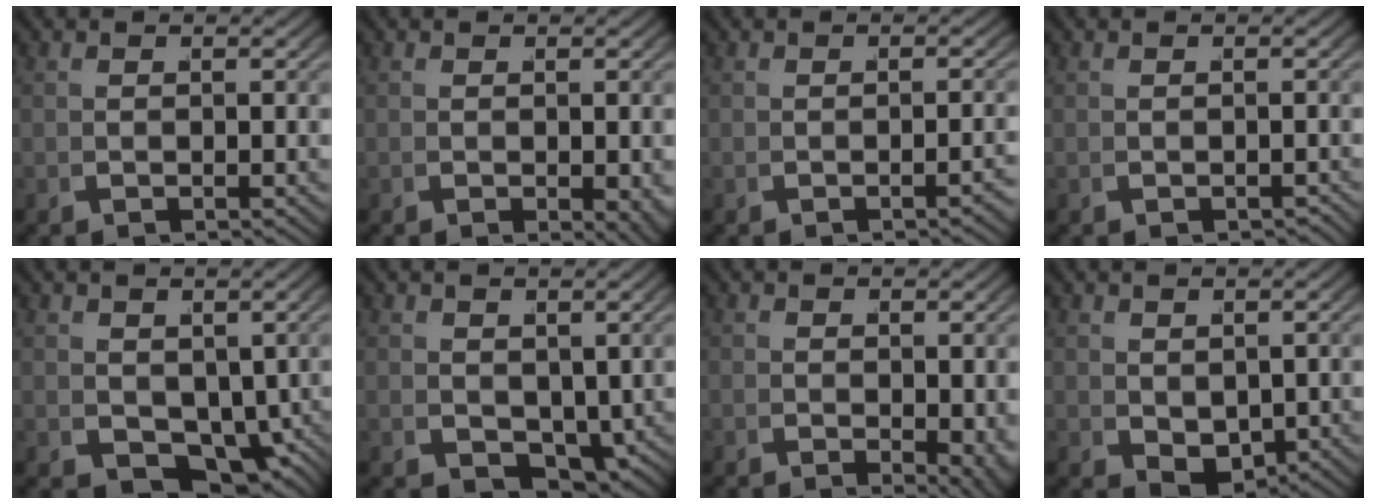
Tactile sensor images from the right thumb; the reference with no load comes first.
{"total": 2.2, "force": [-0.4, 1.1, 1.9], "torque": [-0.021, -0.010, 0.001]}
{"total": 1.2, "force": [-0.8, 0.1, 0.9], "torque": [-0.017, 0.005, -0.011]}
{"total": 1.0, "force": [-1.0, 0.2, 0.2], "torque": [-0.002, -0.002, -0.013]}
{"total": 6.8, "force": [-1.2, 5.1, 4.4], "torque": [-0.084, -0.046, 0.010]}
{"total": 3.6, "force": [0.4, 2.7, 2.3], "torque": [-0.048, -0.031, 0.030]}
{"total": 2.8, "force": [-0.1, 1.5, 2.4], "torque": [-0.025, -0.014, 0.008]}
{"total": 3.0, "force": [0.4, 2.1, 2.1], "torque": [-0.042, -0.022, 0.028]}